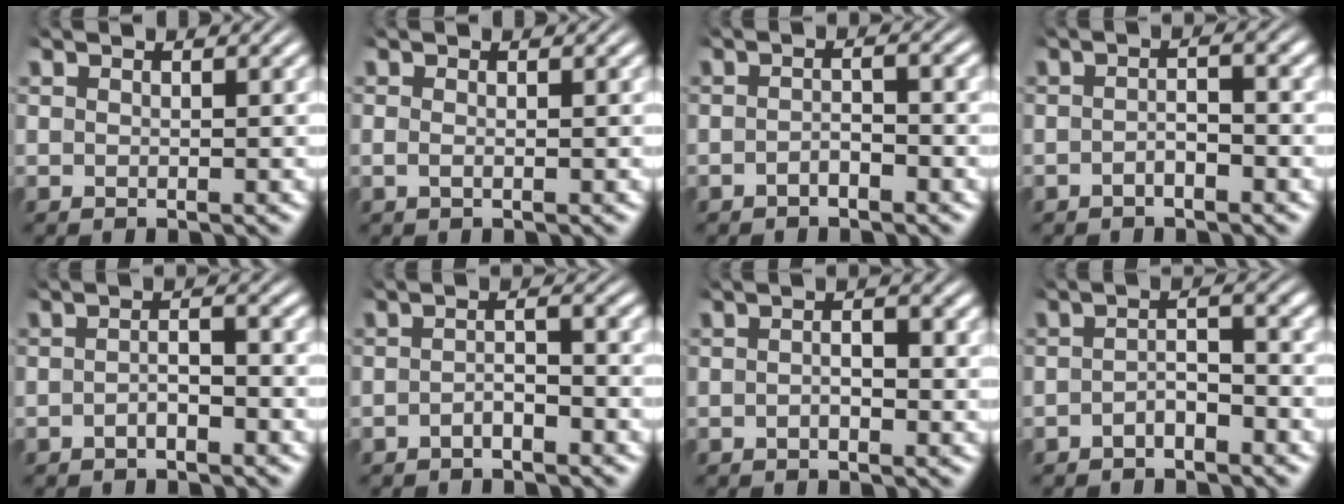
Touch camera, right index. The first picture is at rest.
{"total": 0.6, "force": [-0.4, 0.0, 0.5], "torque": [-0.017, -0.010, -0.002]}
{"total": 1.7, "force": [-1.3, 0.4, 1.0], "torque": [-0.010, -0.001, -0.026]}
{"total": 2.0, "force": [-1.2, 0.4, 1.6], "torque": [-0.018, 0.001, -0.024]}
{"total": 2.1, "force": [-1.3, 0.5, 1.5], "torque": [-0.020, -0.003, -0.024]}
{"total": 2.1, "force": [-1.5, 0.5, 1.4], "torque": [-0.016, -0.003, -0.028]}
{"total": 1.9, "force": [-0.3, 0.7, 1.7], "torque": [-0.021, 0.004, -0.011]}
{"total": 2.5, "force": [-1.5, 0.7, 1.8], "torque": [-0.024, -0.002, -0.027]}